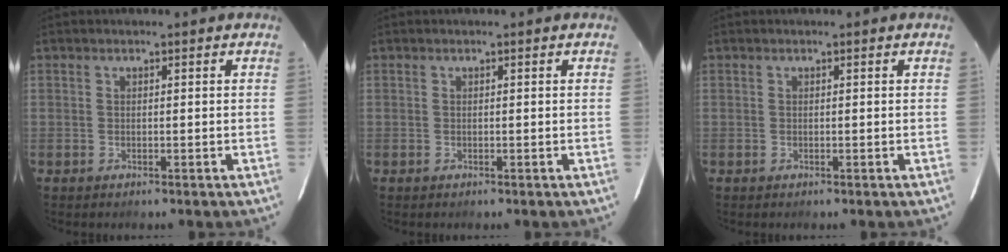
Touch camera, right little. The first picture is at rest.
{"total": 0.0}
{"total": 0.0}